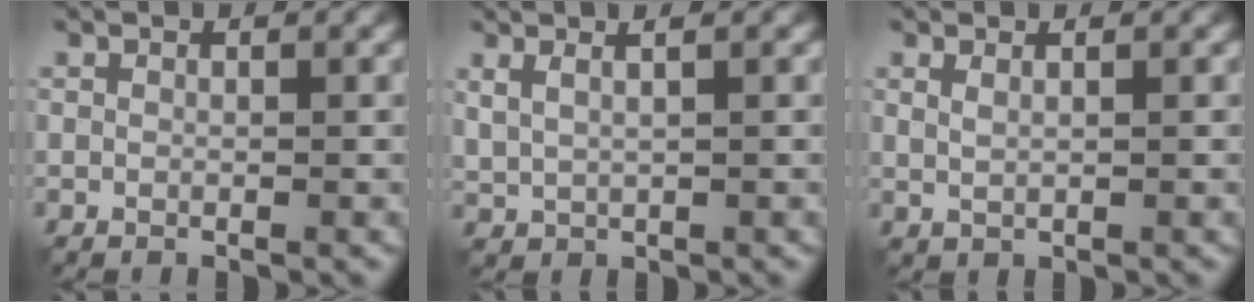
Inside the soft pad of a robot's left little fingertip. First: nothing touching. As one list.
[{"total": 2.3, "force": [1.5, 0.7, 1.6], "torque": [-0.025, 0.003, 0.021]}, {"total": 0.8, "force": [0.4, 0.2, 0.7], "torque": [-0.017, -0.005, 0.010]}]